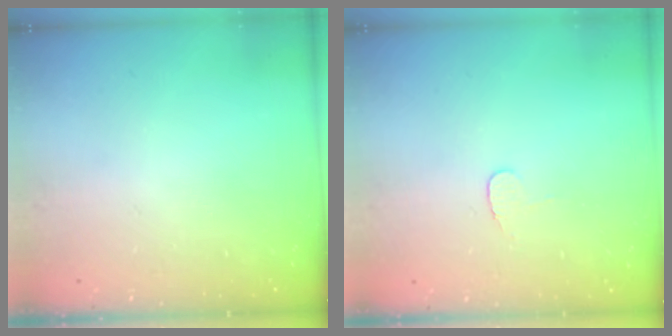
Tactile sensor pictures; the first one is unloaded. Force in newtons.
{"total": 4.3, "press": 4.3, "slide": 0.3}